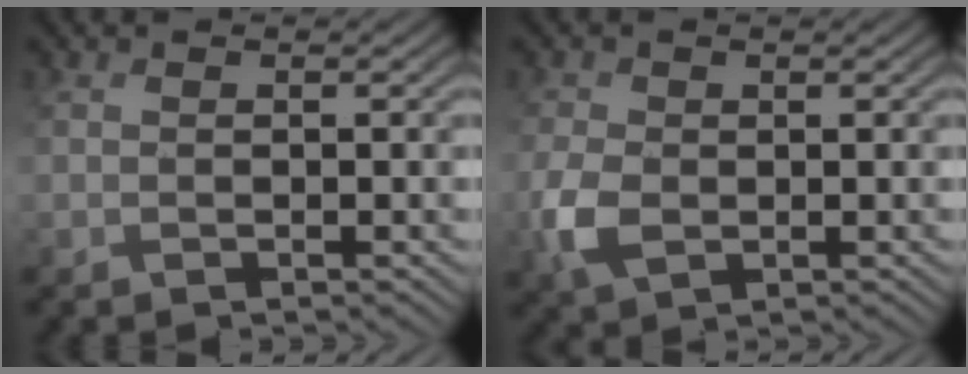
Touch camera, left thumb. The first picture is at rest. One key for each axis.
{"total": 3.0, "fx": -0.3, "fy": 2.4, "fz": 1.8, "tx": -0.064, "ty": -0.003, "tz": -0.007}